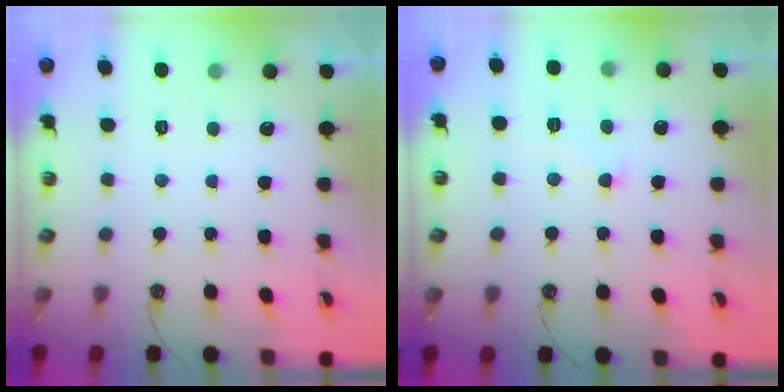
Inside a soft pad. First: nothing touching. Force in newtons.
{"total": 1.3, "press": 1.1, "slide": 0.6}